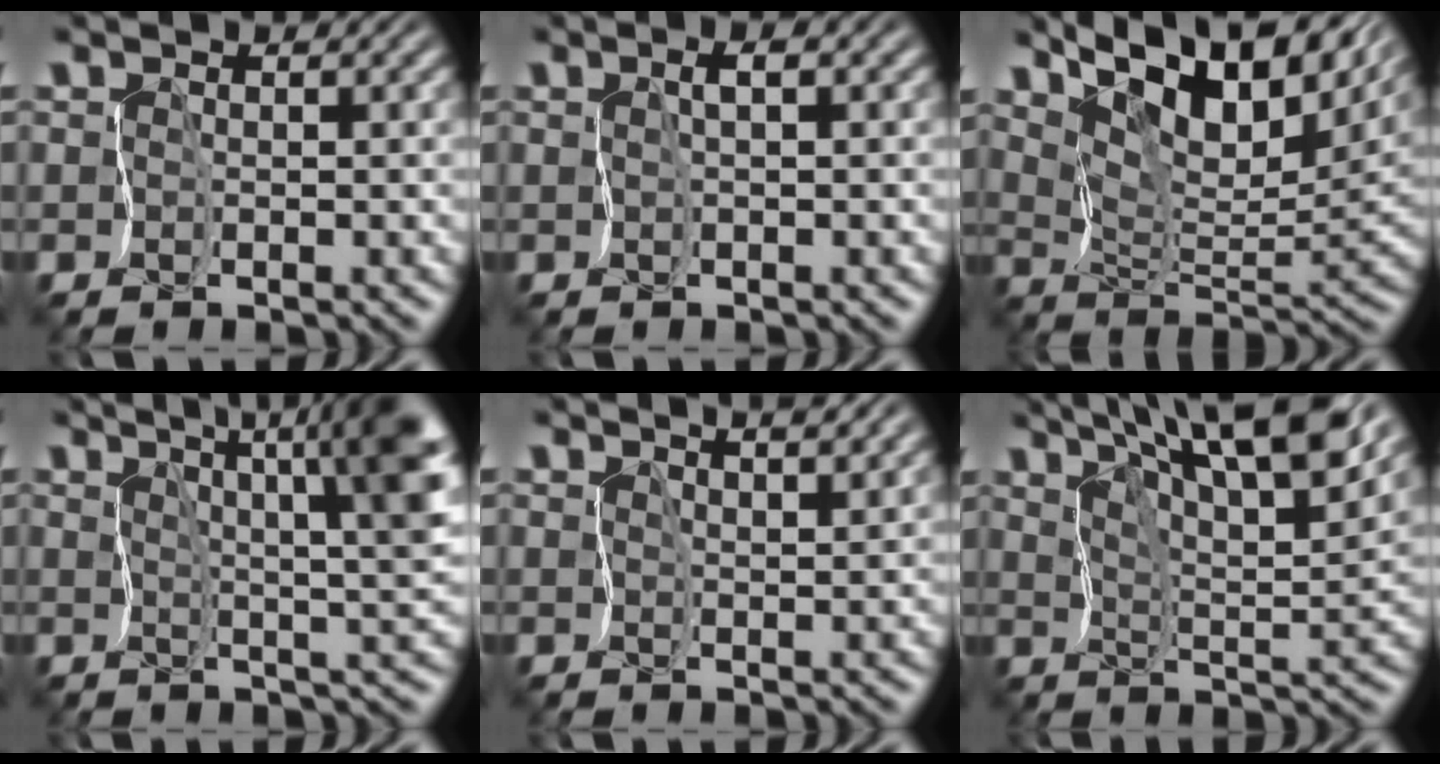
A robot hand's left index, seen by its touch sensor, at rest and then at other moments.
{"total": 1.4, "force": [0.3, 0.2, 1.3], "torque": [-0.023, 0.005, 0.004]}
{"total": 11.8, "force": [8.2, 4.6, 7.2], "torque": [-0.119, 0.010, 0.146]}
{"total": 9.8, "force": [4.2, 2.1, 8.6], "torque": [-0.106, 0.014, 0.056]}
{"total": 5.4, "force": [3.9, 1.7, 3.3], "torque": [-0.039, 0.021, 0.046]}
{"total": 11.6, "force": [8.0, 2.4, 8.1], "torque": [-0.122, 0.017, 0.111]}